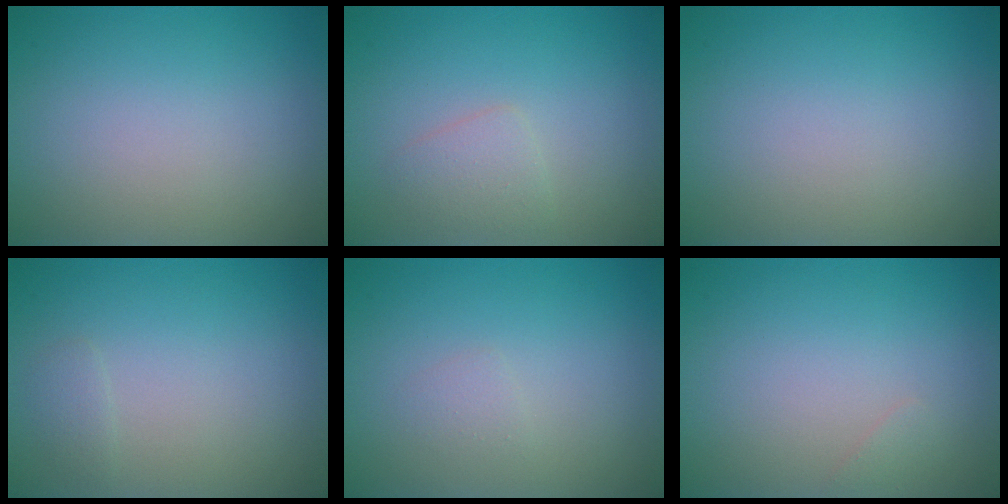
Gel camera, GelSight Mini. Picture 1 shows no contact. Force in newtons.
{"total": 1.5, "press": 1.5, "slide": 0.1}
{"total": 0.0}
{"total": 0.8, "press": 0.8, "slide": 0.1}
{"total": 0.8, "press": 0.8, "slide": 0.0}
{"total": 0.5, "press": 0.5, "slide": 0.1}